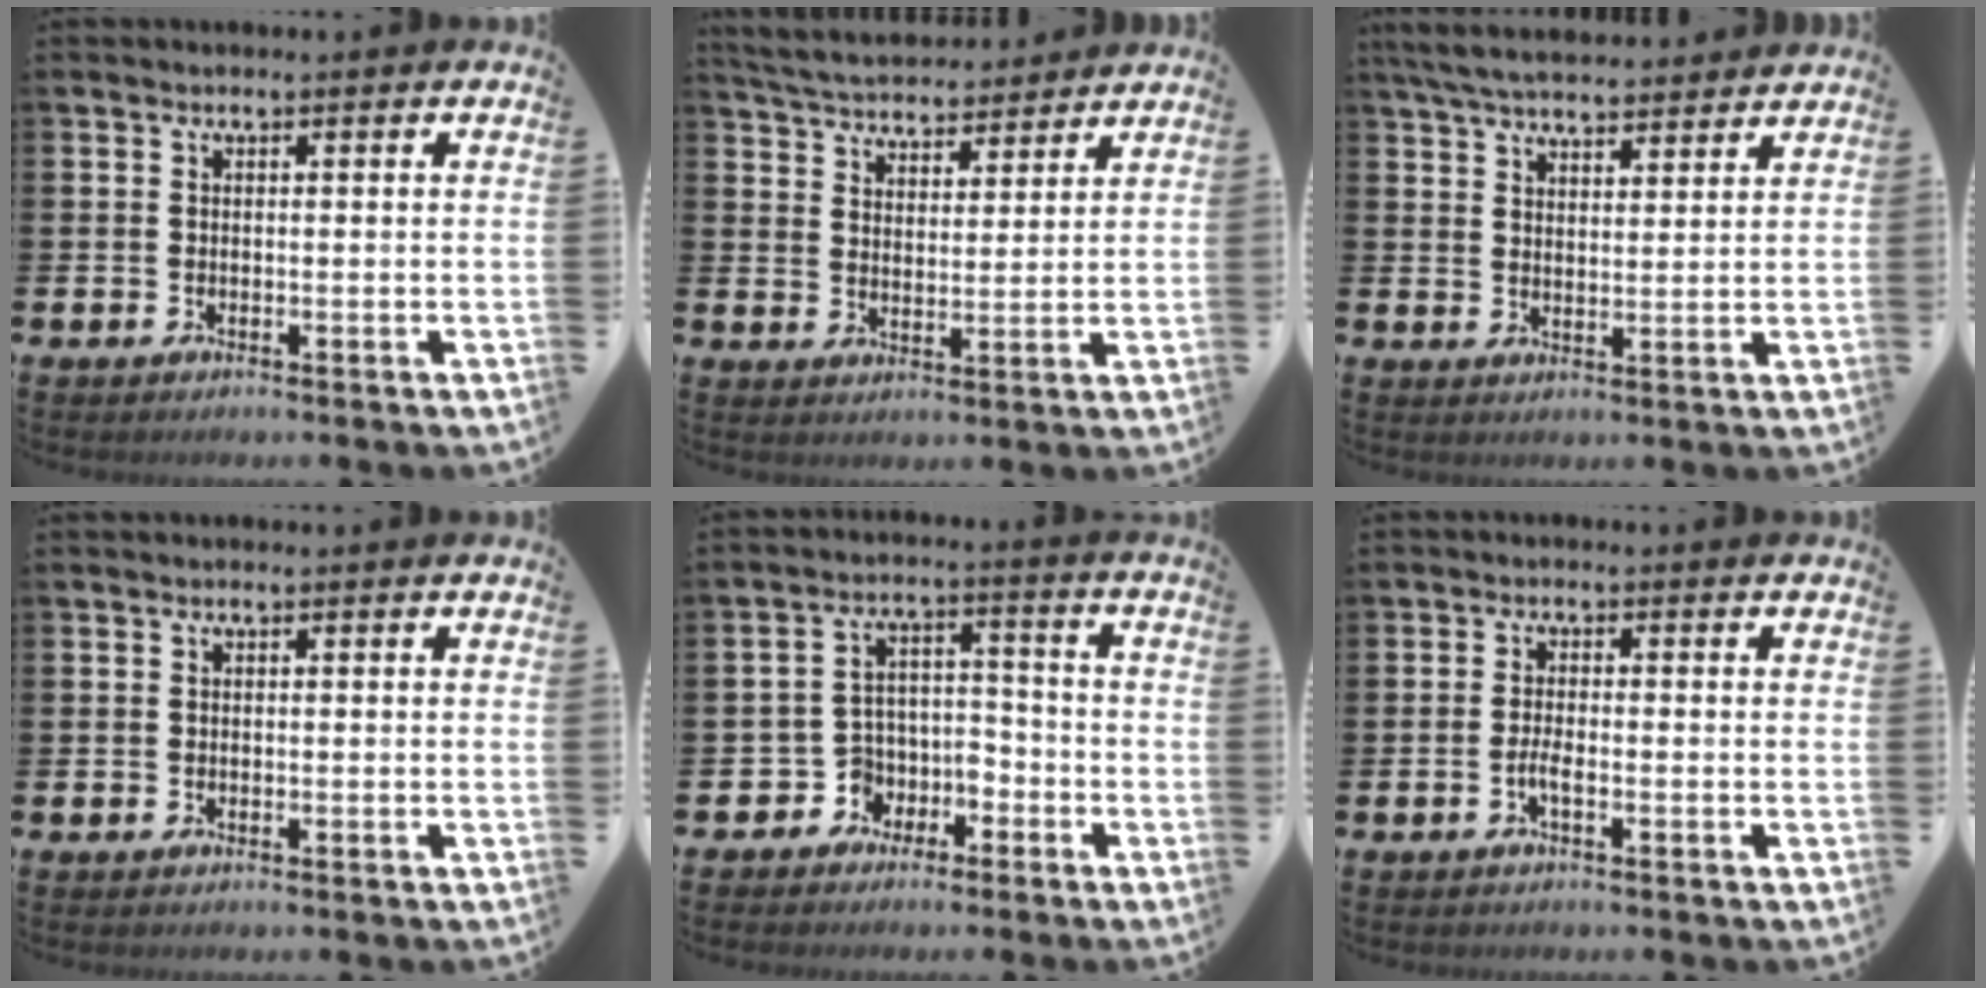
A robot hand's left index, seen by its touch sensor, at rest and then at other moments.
{"total": 5.0, "force": [4.9, 1.0, 0.3], "torque": [-0.027, -0.030, 0.086]}
{"total": 5.6, "force": [5.4, 0.5, 1.1], "torque": [-0.043, -0.024, 0.099]}
{"total": 0.0}
{"total": 4.4, "force": [-2.8, 3.4, 0.1], "torque": [-0.021, 0.000, -0.060]}
{"total": 1.8, "force": [-0.8, 0.4, 1.6], "torque": [-0.032, 0.002, -0.015]}